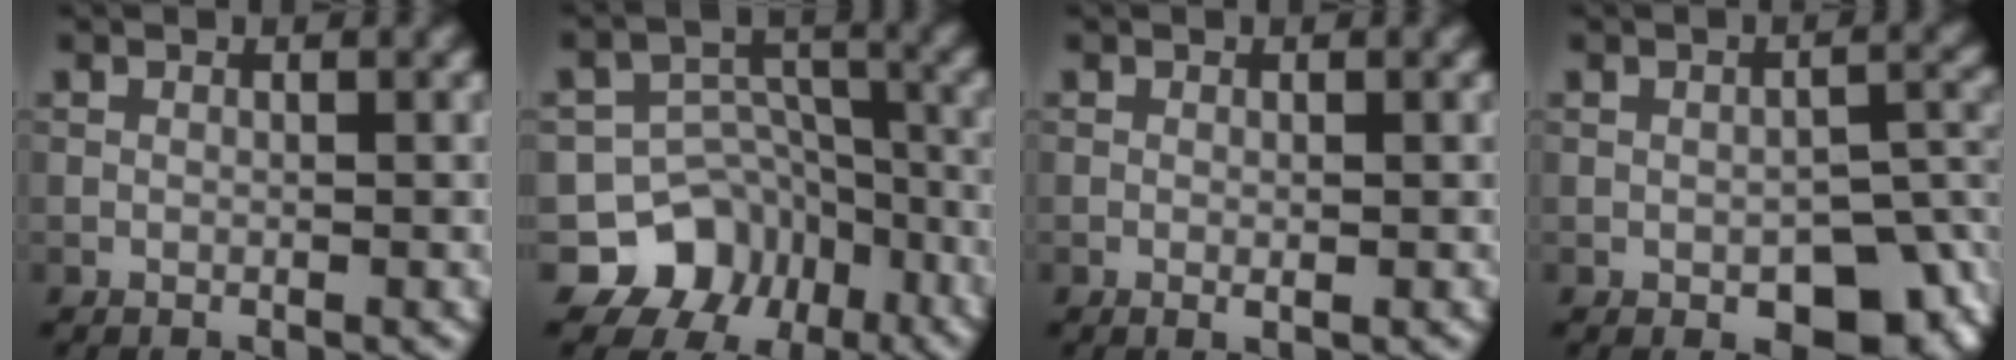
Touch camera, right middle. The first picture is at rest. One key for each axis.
{"total": 10.3, "fx": -6.5, "fy": 7.7, "fz": 1.9, "tx": -0.023, "ty": 0.007, "tz": -0.104}
{"total": 0.5, "fx": -0.1, "fy": 0.1, "fz": 0.5, "tx": -0.008, "ty": -0.003, "tz": 0.000}
{"total": 5.9, "fx": -2.5, "fy": 3.0, "fz": 4.4, "tx": -0.053, "ty": -0.007, "tz": -0.027}